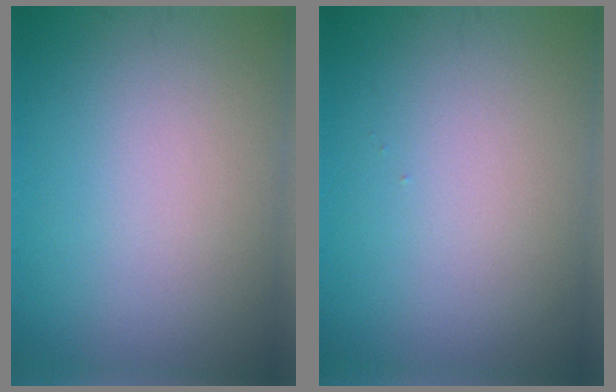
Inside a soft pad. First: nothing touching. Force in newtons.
{"total": 0.0}